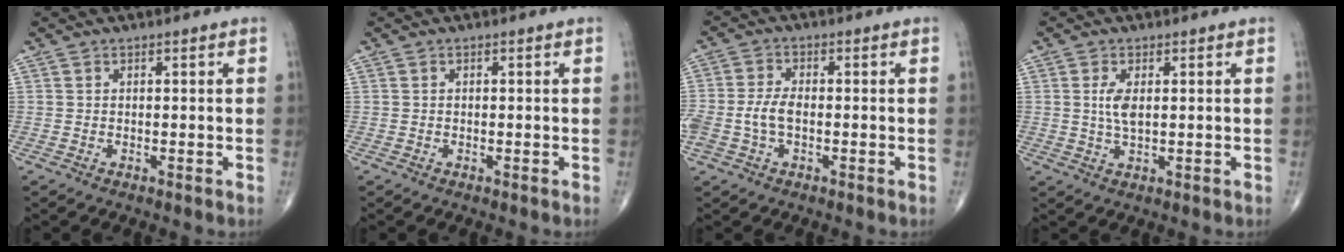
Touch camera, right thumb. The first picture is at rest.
{"total": 0.0}
{"total": 5.4, "force": [-1.1, 3.1, 4.3], "torque": [-0.108, 0.015, -0.021]}
{"total": 3.8, "force": [0.6, 1.6, 3.4], "torque": [-0.073, -0.004, 0.014]}